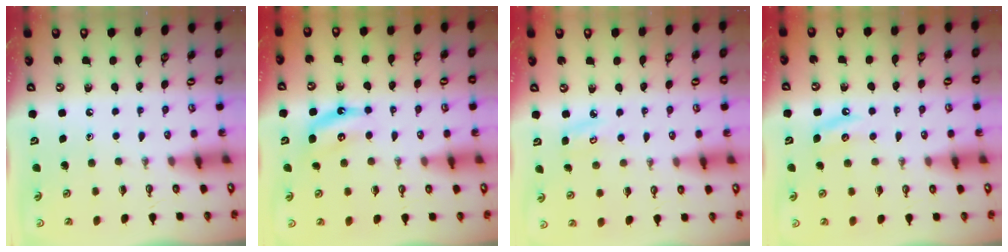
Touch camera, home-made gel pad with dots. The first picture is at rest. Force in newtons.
{"total": 5.4, "press": 5.4, "slide": 0.7}
{"total": 4.9, "press": 4.9, "slide": 0.5}
{"total": 4.3, "press": 4.3, "slide": 0.3}